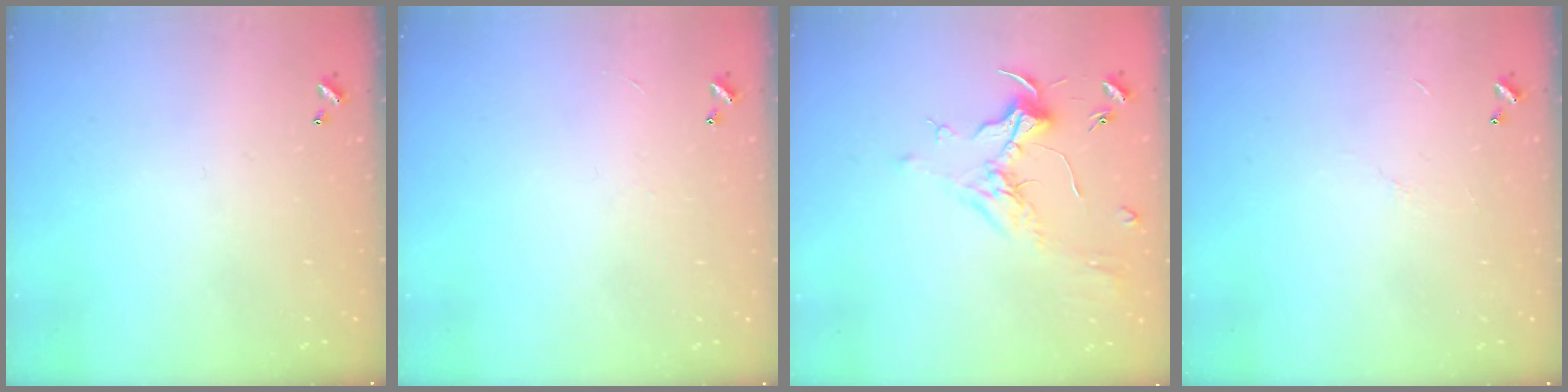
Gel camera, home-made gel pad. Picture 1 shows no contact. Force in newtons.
{"total": 1.2, "press": 1.1, "slide": 0.4}
{"total": 2.0, "press": 1.9, "slide": 0.6}
{"total": 4.5, "press": 4.5, "slide": 0.5}